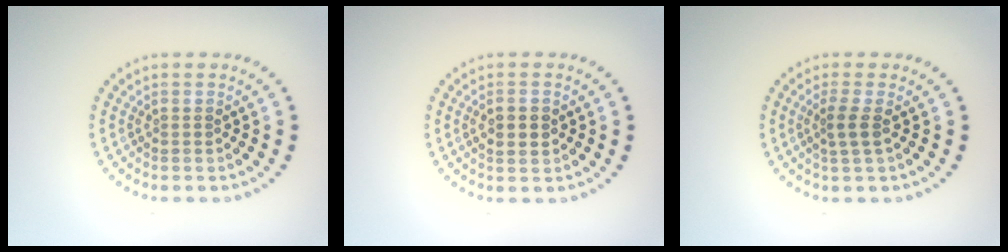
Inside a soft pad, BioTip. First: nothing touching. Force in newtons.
{"total": 2.0, "press": 1.9, "slide": 0.2}
{"total": 1.7, "press": 1.3, "slide": 1.1}